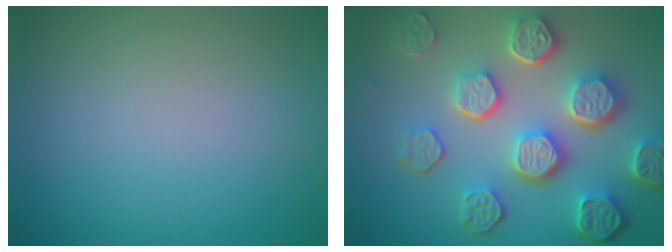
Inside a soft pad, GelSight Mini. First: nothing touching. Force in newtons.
{"total": 8.4, "press": 6.2, "slide": 5.7}